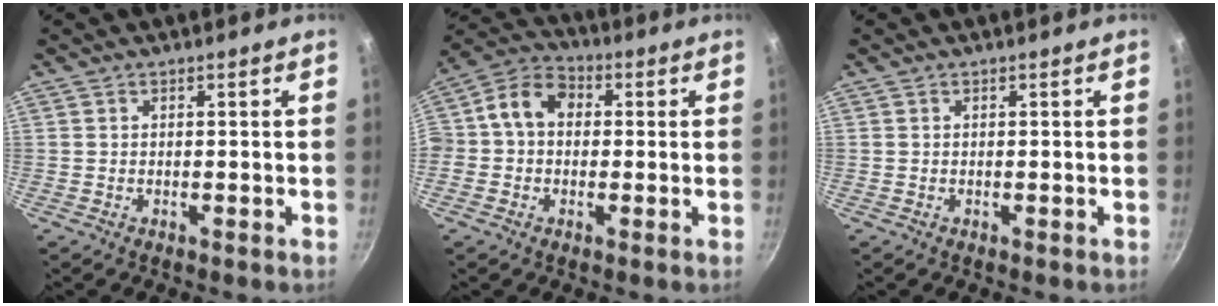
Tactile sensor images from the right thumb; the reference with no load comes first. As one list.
[{"total": 9.1, "force": [0.5, 7.4, 5.3], "torque": [-0.066, 0.024, -0.016]}, {"total": 0.0}]